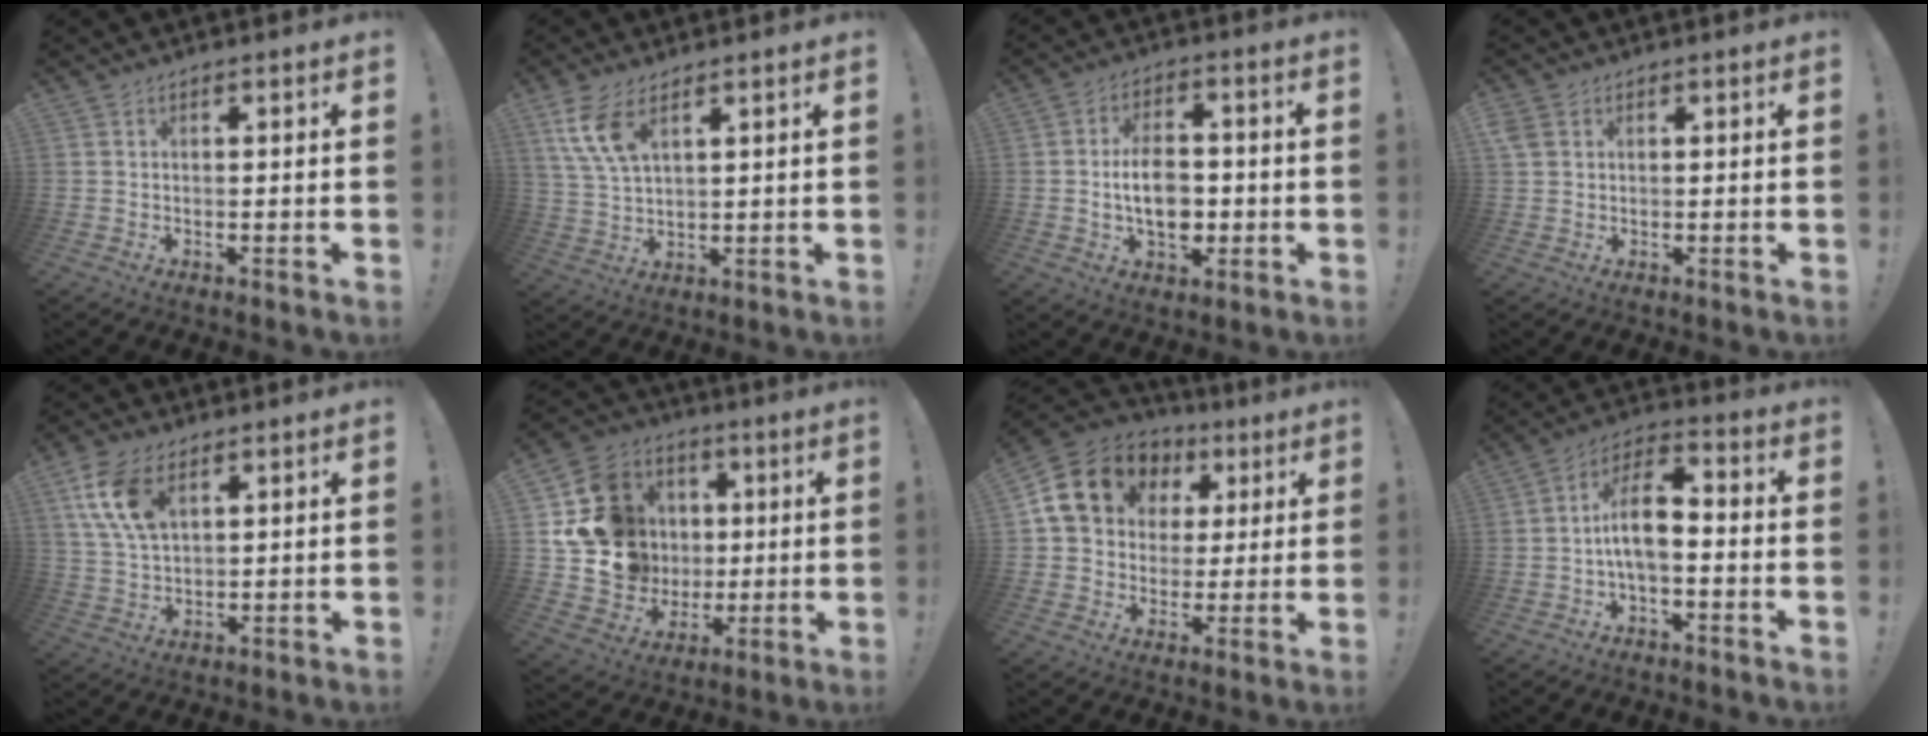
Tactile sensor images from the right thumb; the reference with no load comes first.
{"total": 9.6, "force": [5.3, 4.6, 6.5], "torque": [-0.133, -0.020, 0.097]}
{"total": 10.9, "force": [-1.1, 7.3, 8.0], "torque": [-0.131, 0.000, -0.019]}
{"total": 3.1, "force": [1.5, 2.3, 1.5], "torque": [-0.026, 0.000, 0.030]}
{"total": 11.7, "force": [5.4, 6.6, 8.0], "torque": [-0.159, -0.011, 0.103]}
{"total": 18.6, "force": [3.0, 16.7, 7.6], "torque": [-0.112, 0.002, 0.095]}
{"total": 17.1, "force": [6.2, 13.7, 8.1], "torque": [-0.127, -0.014, 0.131]}
{"total": 10.3, "force": [-1.5, 5.0, 8.9], "torque": [-0.163, 0.013, -0.024]}